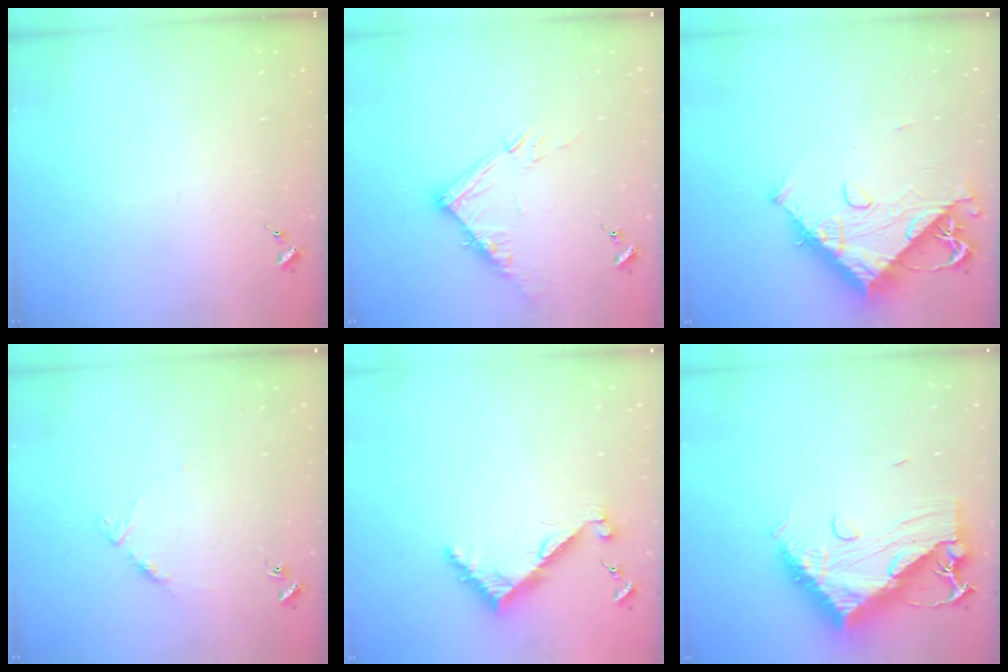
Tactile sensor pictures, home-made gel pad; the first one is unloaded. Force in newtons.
{"total": 12.1, "press": 12.1, "slide": 1.2}
{"total": 12.7, "press": 12.7, "slide": 1.5}
{"total": 5.5, "press": 5.5, "slide": 0.4}
{"total": 6.3, "press": 6.3, "slide": 0.5}
{"total": 15.7, "press": 15.6, "slide": 1.5}